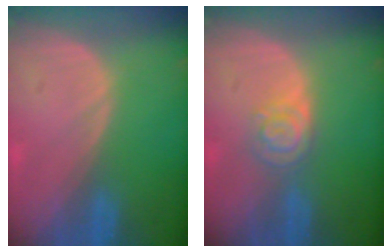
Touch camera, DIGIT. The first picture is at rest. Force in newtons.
{"total": 4.5, "press": 3.9, "slide": 2.2}